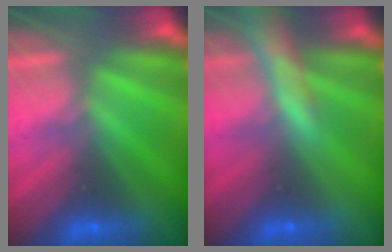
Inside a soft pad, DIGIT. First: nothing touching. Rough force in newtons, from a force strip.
{"total": 5.5}